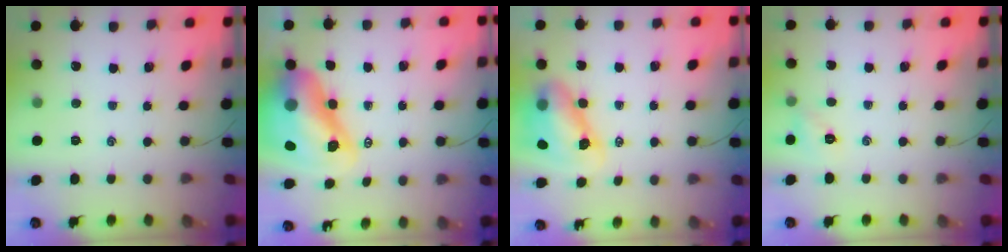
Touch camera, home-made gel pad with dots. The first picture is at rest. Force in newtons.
{"total": 17.0, "press": 16.3, "slide": 5.1}
{"total": 9.1, "press": 8.9, "slide": 1.8}
{"total": 3.8, "press": 3.8, "slide": 0.2}